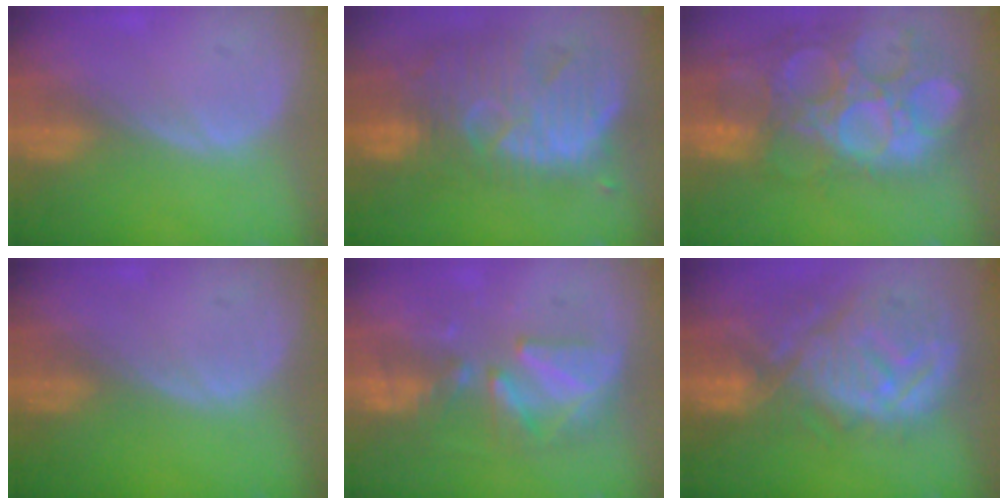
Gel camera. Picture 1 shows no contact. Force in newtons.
{"total": 13.2, "press": 11.4, "slide": 6.6}
{"total": 15.6, "press": 12.8, "slide": 8.9}
{"total": 0.0}
{"total": 7.8, "press": 7.6, "slide": 1.4}
{"total": 12.2, "press": 11.0, "slide": 5.4}